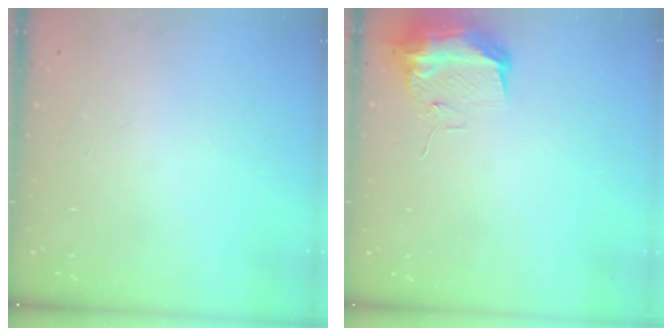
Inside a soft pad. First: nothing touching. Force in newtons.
{"total": 9.2, "press": 9.2, "slide": 1.1}